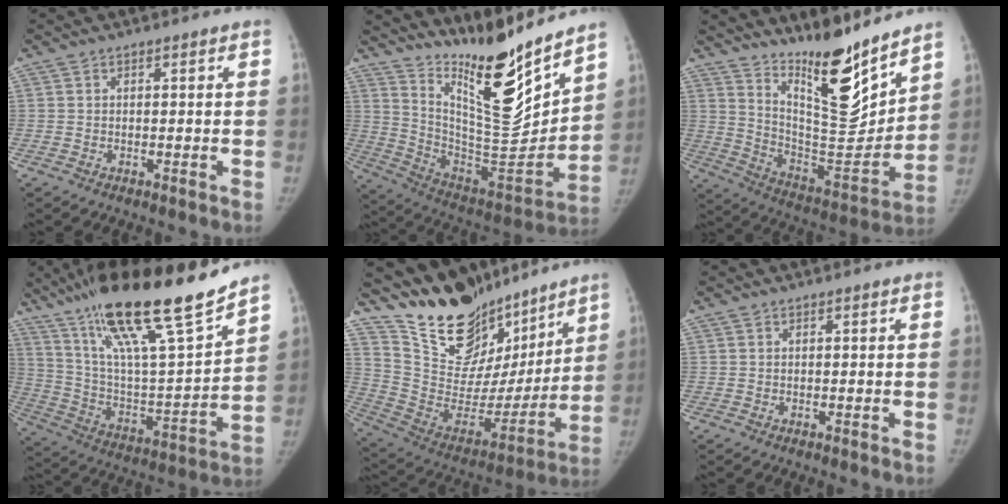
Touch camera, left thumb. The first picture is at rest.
{"total": 21.2, "force": [16.9, 3.5, 12.3], "torque": [-0.151, -0.134, 0.294]}
{"total": 18.8, "force": [14.5, 4.5, 11.1], "torque": [-0.130, -0.125, 0.250]}
{"total": 27.1, "force": [19.4, 3.8, 18.5], "torque": [-0.299, -0.066, 0.342]}
{"total": 24.4, "force": [19.9, 10.7, 9.1], "torque": [-0.111, -0.108, 0.337]}
{"total": 0.0}